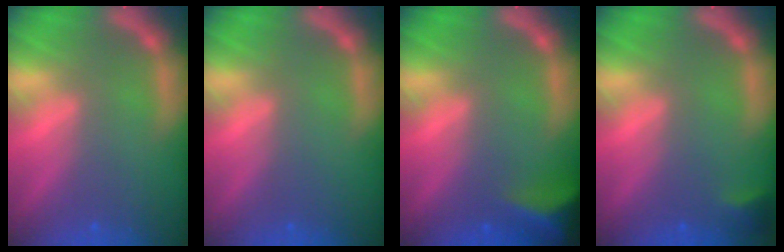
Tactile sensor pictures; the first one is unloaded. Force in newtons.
{"total": 0.0}
{"total": 6.5}
{"total": 1.4}